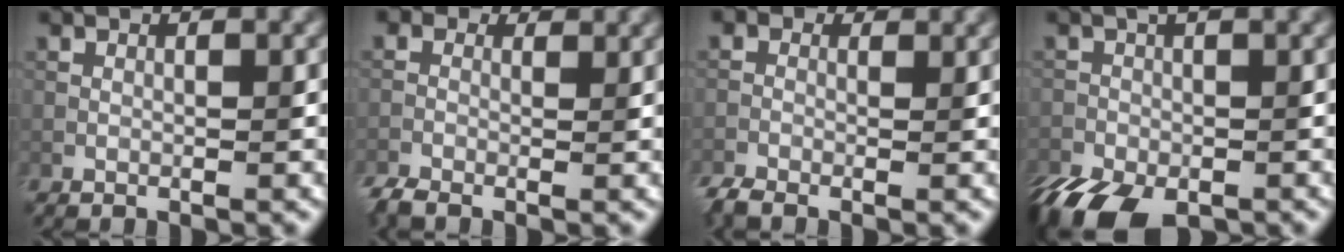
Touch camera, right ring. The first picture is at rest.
{"total": 3.2, "force": [-0.9, 2.3, 2.0], "torque": [-0.041, -0.001, -0.018]}
{"total": 2.8, "force": [-1.4, 1.9, 1.6], "torque": [-0.038, -0.006, -0.030]}
{"total": 8.7, "force": [-4.9, 3.9, 6.1], "torque": [-0.121, -0.038, -0.078]}